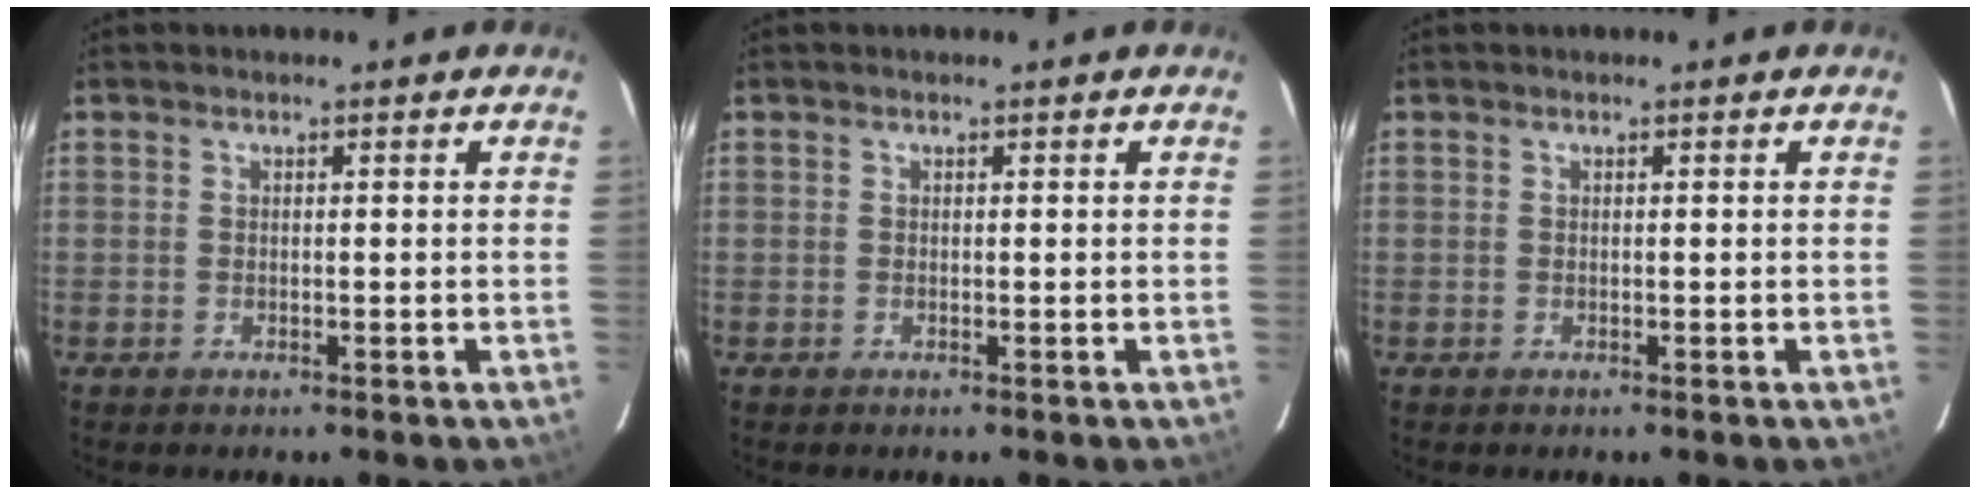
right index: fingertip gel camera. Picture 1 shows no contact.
{"total": 0.0}
{"total": 0.0}